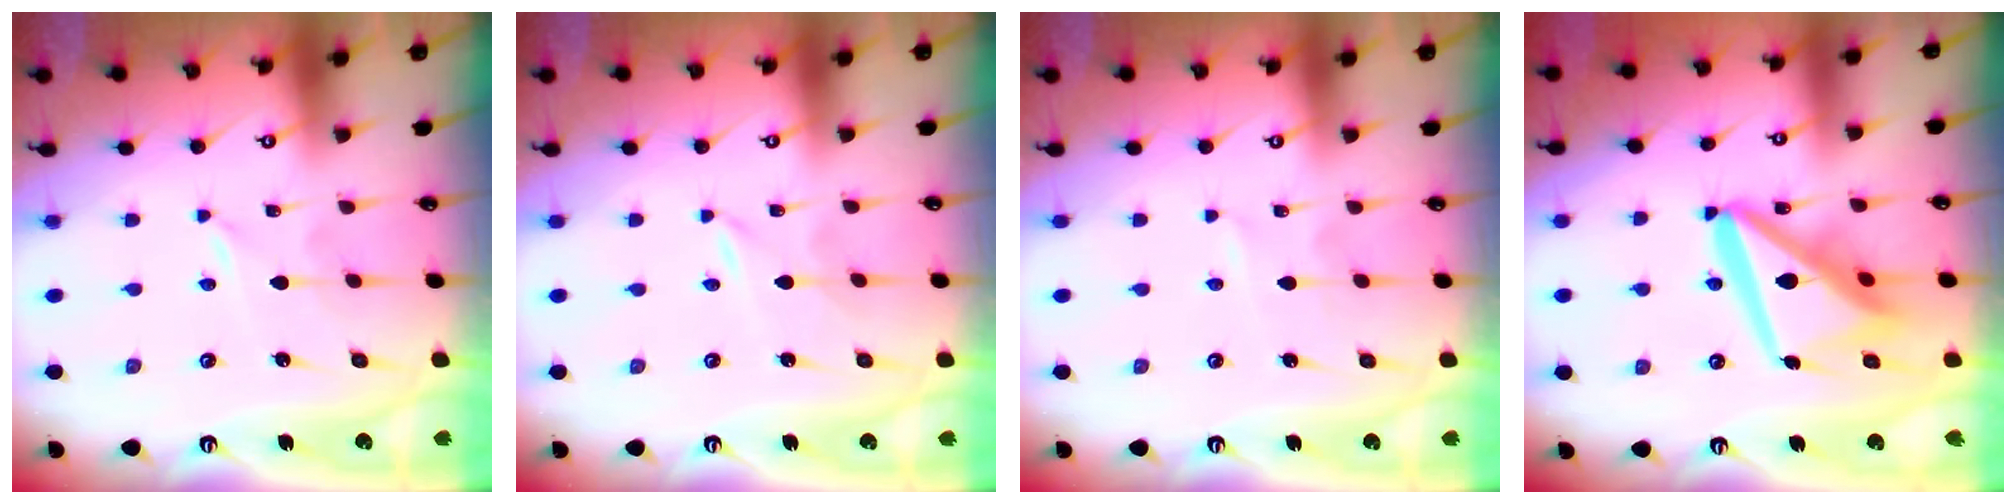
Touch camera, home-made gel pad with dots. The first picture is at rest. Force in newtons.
{"total": 0.0}
{"total": 1.9, "press": 1.9, "slide": 0.2}
{"total": 16.4, "press": 16.3, "slide": 2.0}